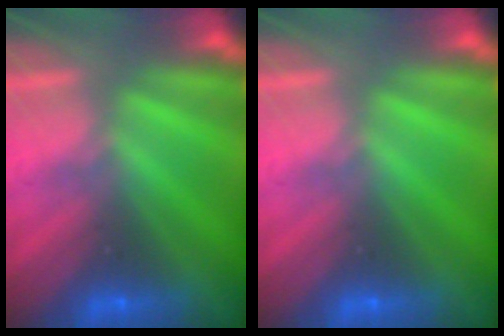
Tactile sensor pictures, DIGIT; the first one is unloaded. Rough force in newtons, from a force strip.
{"total": 0.0}